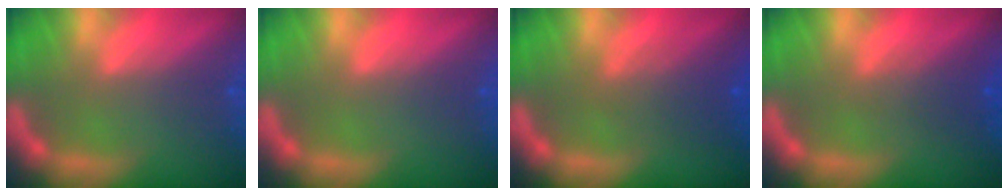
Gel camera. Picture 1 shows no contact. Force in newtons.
{"total": 0.0}
{"total": 3.6}
{"total": 2.5}